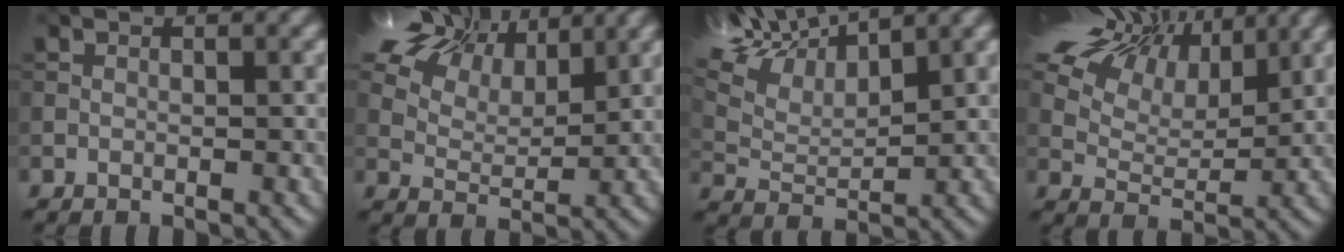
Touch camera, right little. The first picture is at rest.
{"total": 11.3, "force": [7.6, 5.6, 6.3], "torque": [-0.158, 0.024, 0.147]}
{"total": 7.4, "force": [6.3, 1.4, 3.6], "torque": [-0.110, 0.011, 0.130]}
{"total": 13.3, "force": [8.7, 6.7, 7.5], "torque": [-0.180, 0.035, 0.155]}